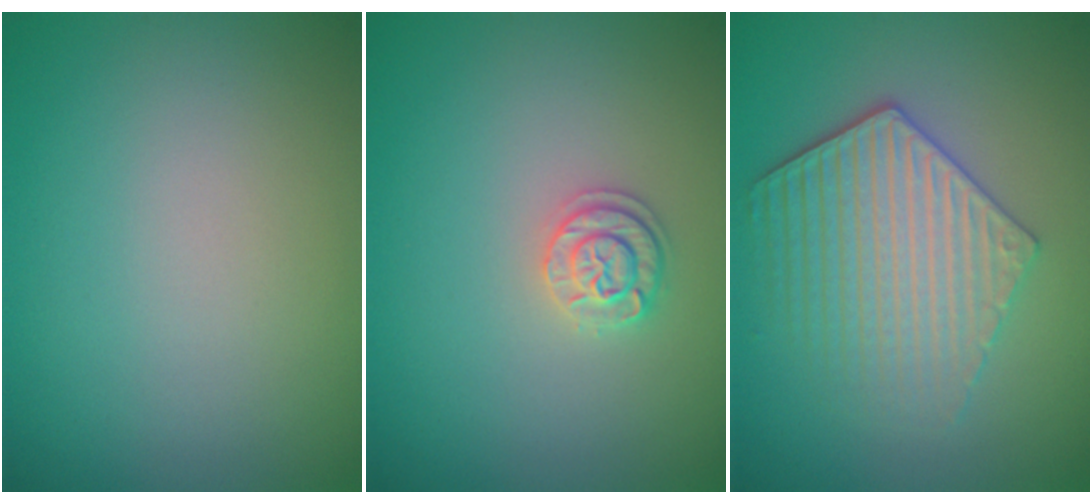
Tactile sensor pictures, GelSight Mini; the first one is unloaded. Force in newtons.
{"total": 1.7, "press": 1.7, "slide": 0.5}
{"total": 4.3, "press": 3.9, "slide": 1.8}